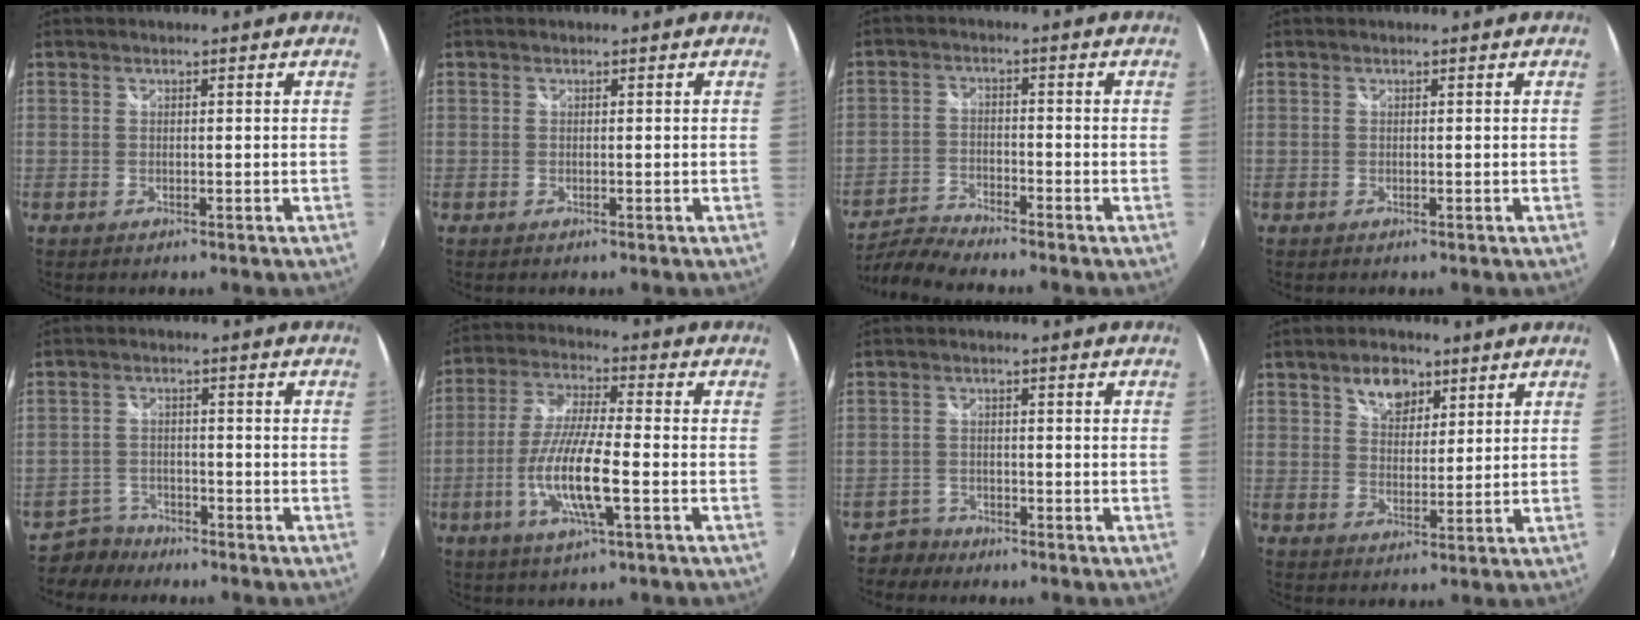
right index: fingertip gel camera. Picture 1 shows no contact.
{"total": 0.0}
{"total": 6.0, "force": [-5.9, 0.4, 1.3], "torque": [-0.039, 0.001, -0.122]}
{"total": 0.0}
{"total": 4.5, "force": [-3.8, 2.5, -0.1], "torque": [-0.010, 0.012, -0.071]}
{"total": 12.1, "force": [-3.6, 1.6, 11.5], "torque": [-0.233, -0.009, -0.070]}
{"total": 3.0, "force": [-2.4, 1.6, -0.6], "torque": [0.004, 0.010, -0.046]}
{"total": 6.3, "force": [3.8, 3.9, 3.2], "torque": [-0.044, 0.011, 0.067]}